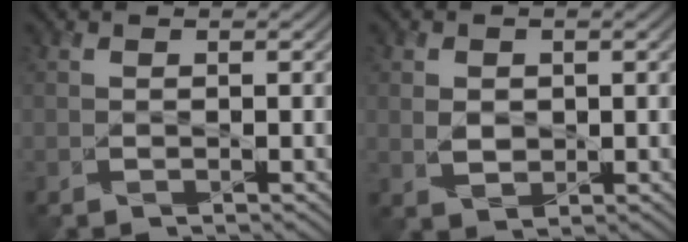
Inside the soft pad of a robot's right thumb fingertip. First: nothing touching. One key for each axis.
{"total": 2.3, "fx": 0.3, "fy": 1.9, "fz": 1.2, "tx": -0.031, "ty": -0.004, "tz": 0.007}